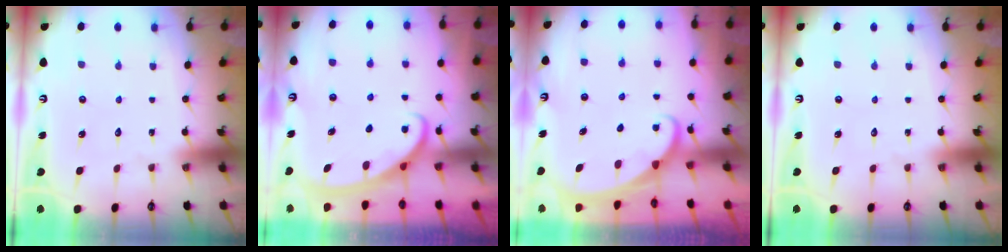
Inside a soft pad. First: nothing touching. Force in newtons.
{"total": 2.8, "press": 2.8, "slide": 0.4}
{"total": 1.7, "press": 1.7, "slide": 0.1}
{"total": 0.0}